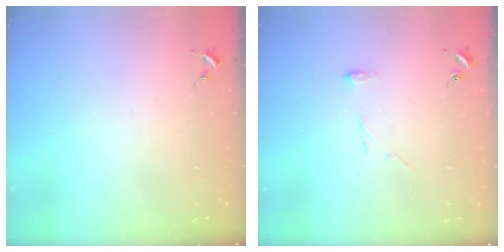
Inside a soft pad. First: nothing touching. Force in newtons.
{"total": 5.5, "press": 5.5, "slide": 0.6}